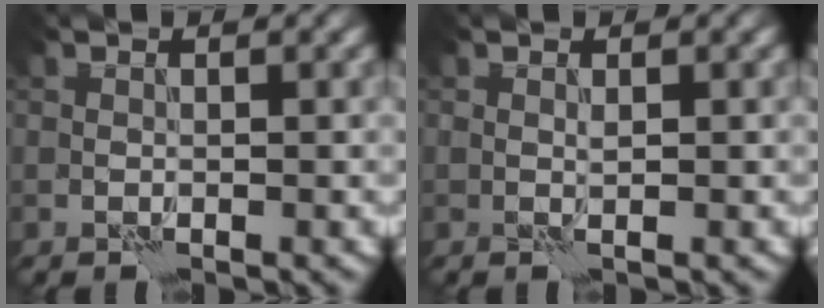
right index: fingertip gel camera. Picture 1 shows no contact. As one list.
[{"total": 0.9, "force": [0.6, -0.6, -0.3], "torque": [0.002, -0.001, 0.015]}]